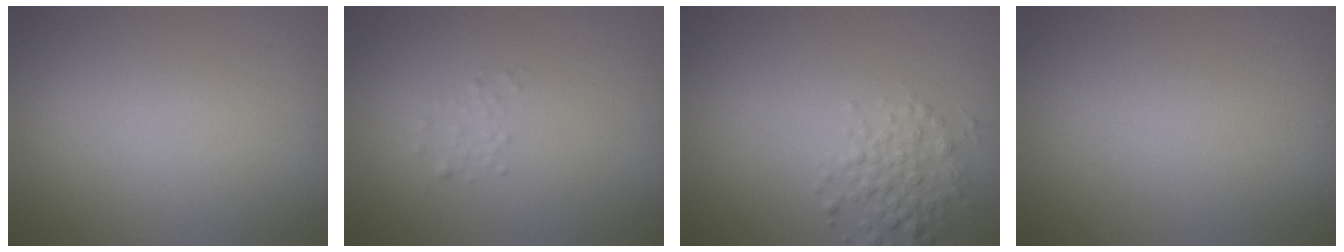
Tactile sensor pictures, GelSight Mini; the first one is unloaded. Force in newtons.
{"total": 0.8, "press": 0.8, "slide": 0.0}
{"total": 2.7, "press": 2.7, "slide": 0.1}
{"total": 0.0}